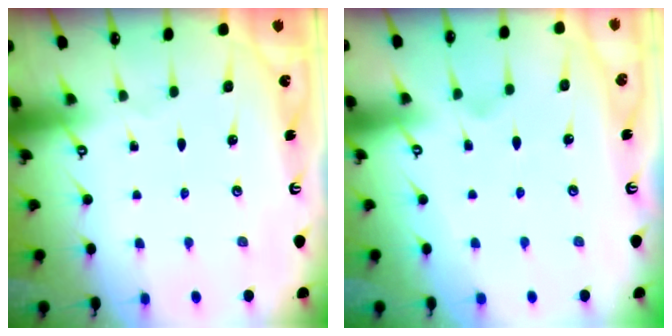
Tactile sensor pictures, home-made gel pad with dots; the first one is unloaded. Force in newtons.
{"total": 1.2, "press": 0.4, "slide": 1.1}